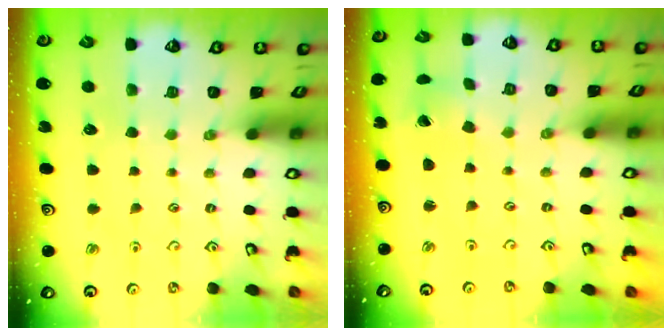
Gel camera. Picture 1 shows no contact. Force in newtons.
{"total": 1.9, "press": 1.8, "slide": 0.7}